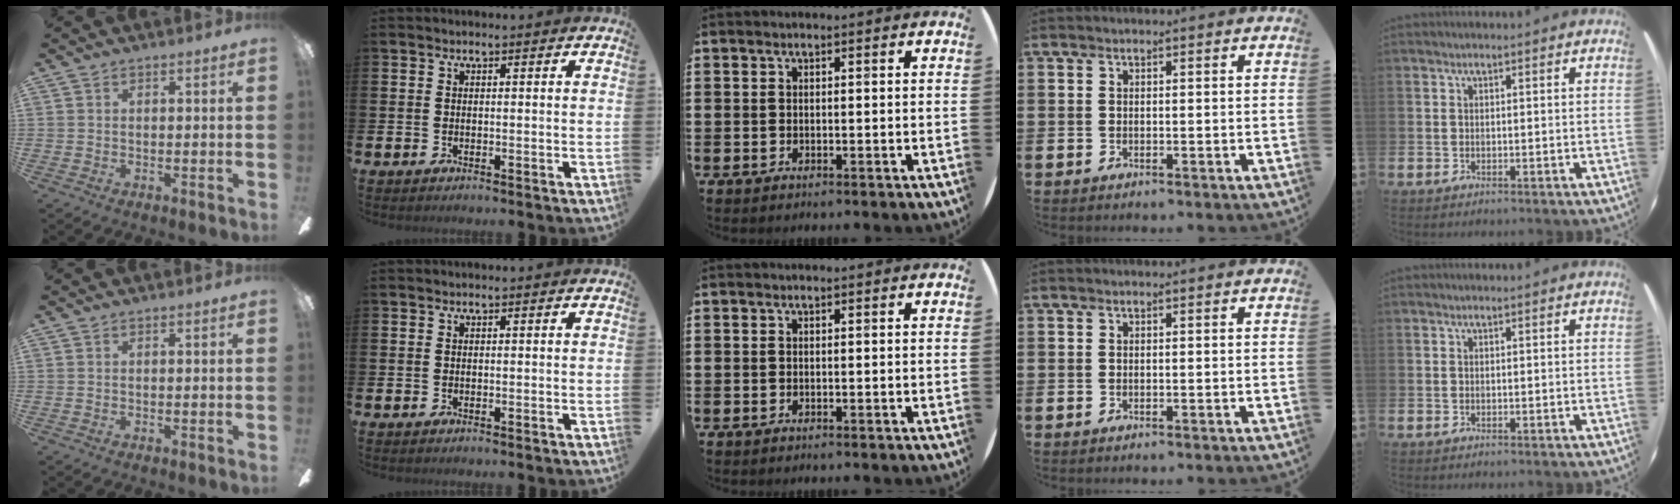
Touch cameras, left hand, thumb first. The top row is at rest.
{}